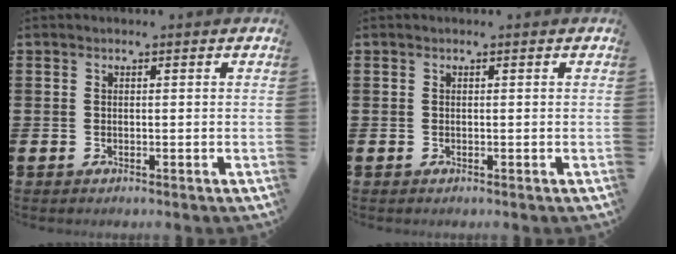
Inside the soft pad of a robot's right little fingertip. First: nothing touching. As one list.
[{"total": 0.0}]